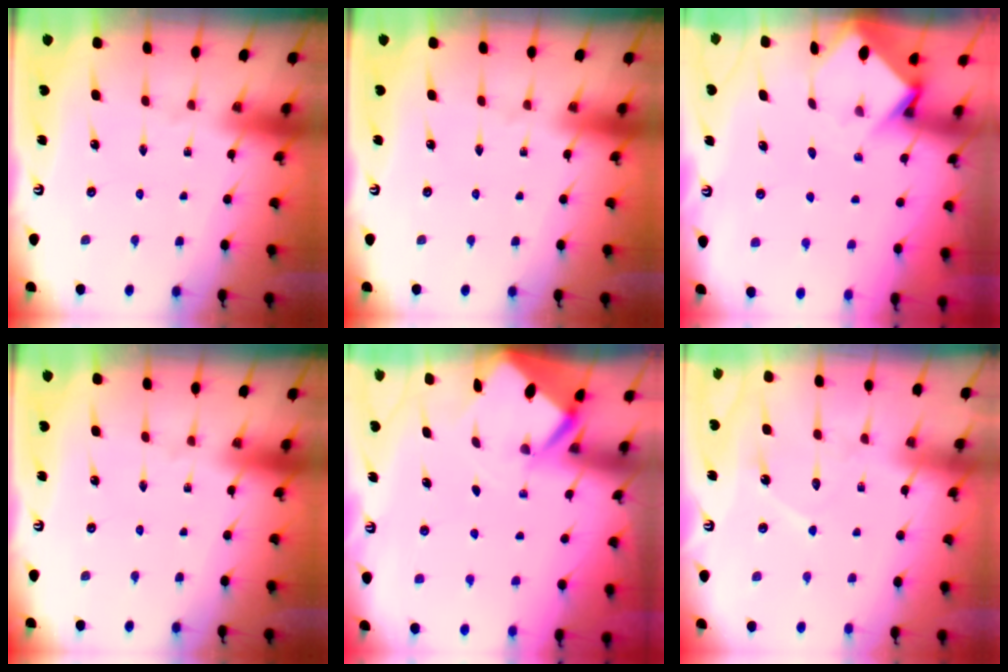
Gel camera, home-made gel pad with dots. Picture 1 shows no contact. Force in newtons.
{"total": 0.0}
{"total": 3.7, "press": 3.7, "slide": 0.3}
{"total": 0.0}
{"total": 3.0, "press": 3.0, "slide": 0.2}
{"total": 7.8, "press": 7.8, "slide": 0.7}